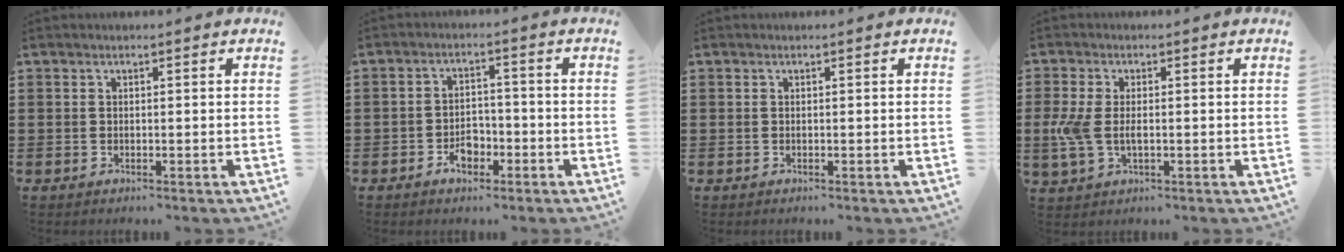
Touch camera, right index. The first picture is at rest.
{"total": 3.9, "force": [-2.1, 2.5, 2.2], "torque": [-0.040, 0.007, -0.040]}
{"total": 0.0}
{"total": 4.9, "force": [-0.3, 2.5, 4.2], "torque": [-0.114, -0.007, -0.015]}